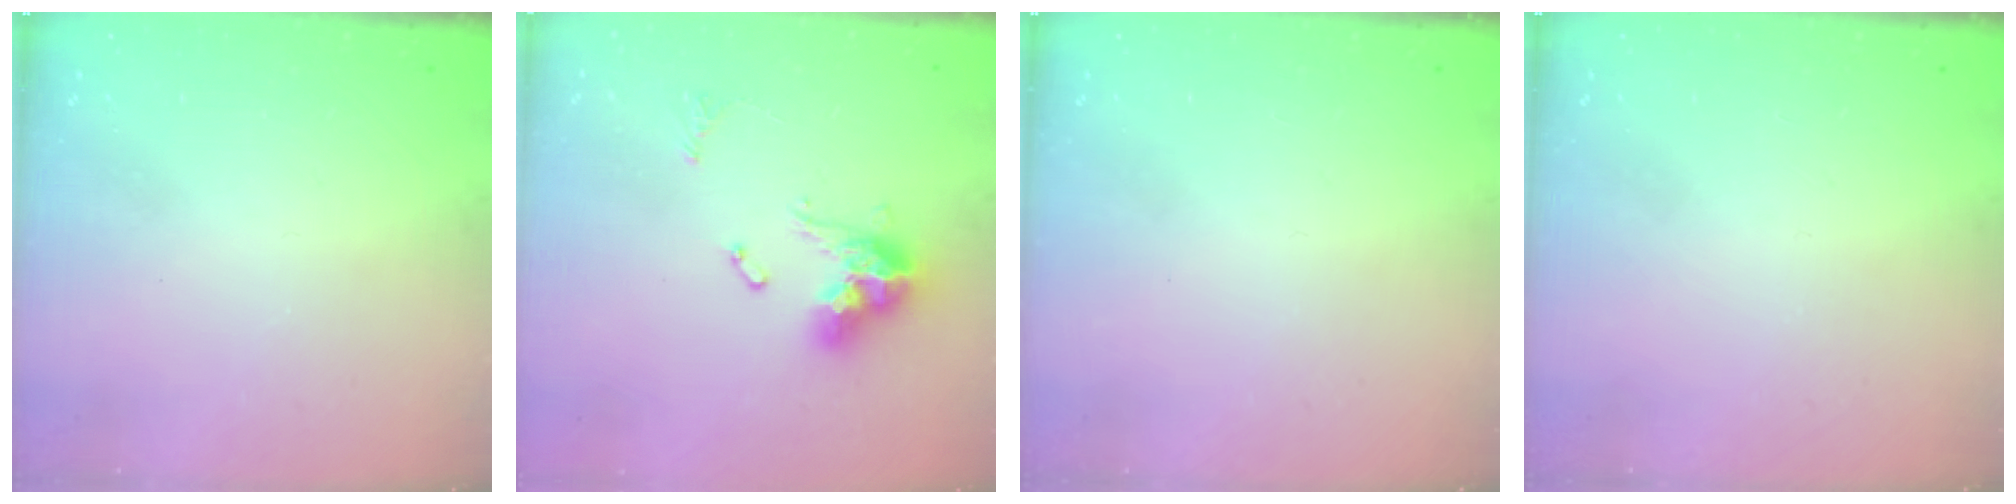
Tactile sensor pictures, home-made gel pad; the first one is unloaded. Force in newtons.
{"total": 11.9, "press": 11.8, "slide": 1.2}
{"total": 0.0}
{"total": 0.0}